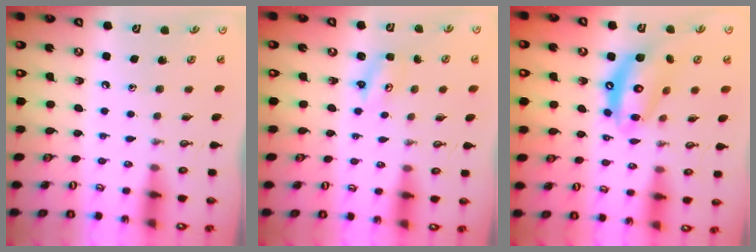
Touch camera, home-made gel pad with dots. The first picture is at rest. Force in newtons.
{"total": 2.2, "press": 2.1, "slide": 0.4}
{"total": 13.6, "press": 13.6, "slide": 1.2}